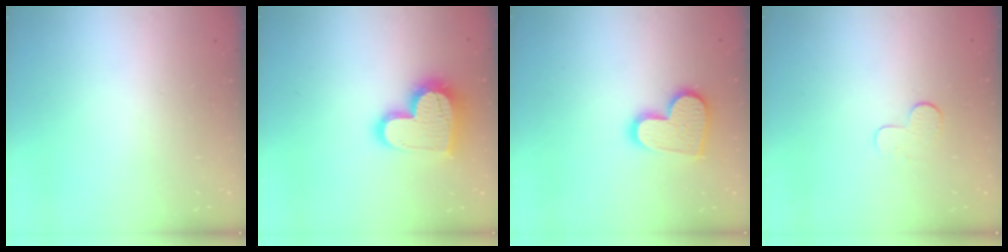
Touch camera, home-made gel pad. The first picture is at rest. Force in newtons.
{"total": 17.7, "press": 17.7, "slide": 1.3}
{"total": 13.8, "press": 13.8, "slide": 1.1}
{"total": 5.0, "press": 5.0, "slide": 0.5}